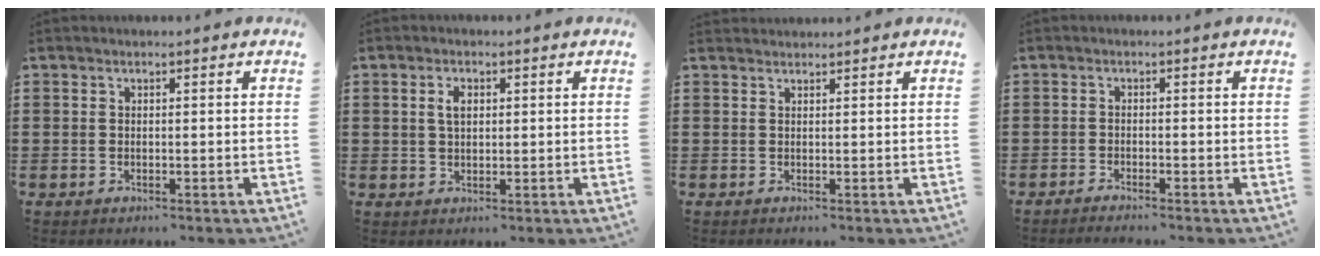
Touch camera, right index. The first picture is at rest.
{"total": 2.5, "force": [0.7, 1.4, 1.9], "torque": [-0.042, 0.009, 0.011]}
{"total": 0.9, "force": [0.8, 0.0, -0.3], "torque": [0.003, 0.003, 0.016]}
{"total": 1.1, "force": [-1.1, -0.1, 0.2], "torque": [-0.004, 0.001, -0.022]}